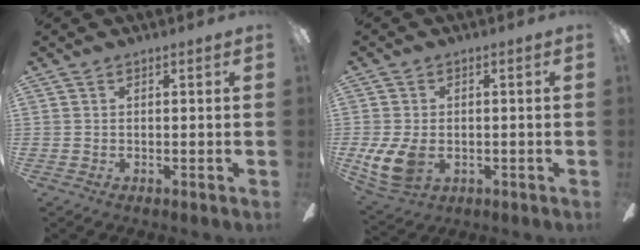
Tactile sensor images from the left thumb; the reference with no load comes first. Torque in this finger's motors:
{"motor_torque": [-0.05, 0.38, 0.09, -0.07, 0.04]}